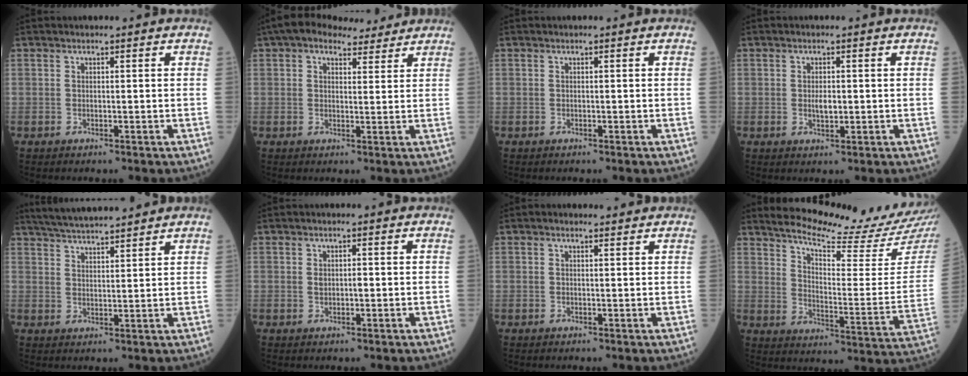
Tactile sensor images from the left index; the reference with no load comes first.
{"total": 9.0, "force": [7.4, 3.6, 3.8], "torque": [-0.058, 0.035, 0.107]}
{"total": 0.0}
{"total": 1.9, "force": [0.0, 0.9, 1.7], "torque": [-0.034, -0.001, 0.002]}
{"total": 10.1, "force": [9.3, 0.4, 3.9], "torque": [-0.072, 0.025, 0.149]}
{"total": 1.6, "force": [0.2, 0.8, 1.3], "torque": [-0.025, 0.004, 0.005]}
{"total": 1.2, "force": [1.1, 0.4, 0.3], "torque": [-0.013, 0.008, 0.015]}
{"total": 18.7, "force": [17.2, -0.1, 7.4], "torque": [-0.123, -0.083, 0.230]}